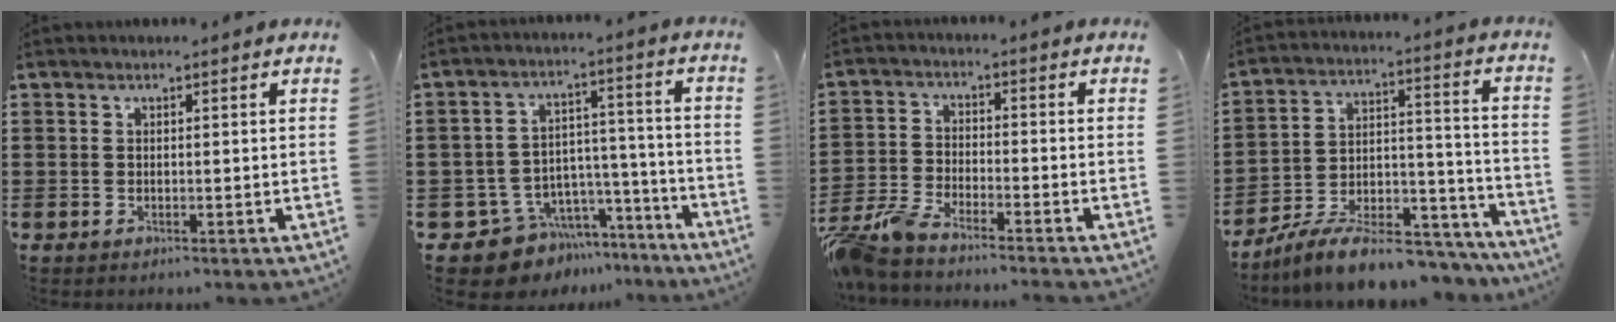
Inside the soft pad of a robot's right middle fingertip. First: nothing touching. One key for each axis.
{"total": 8.6, "fx": -7.5, "fy": 4.2, "fz": 0.7, "tx": -0.022, "ty": 0.023, "tz": -0.139}
{"total": 5.5, "fx": -5.1, "fy": 0.3, "fz": 2.0, "tx": -0.076, "ty": -0.016, "tz": -0.109}
{"total": 8.8, "fx": -7.8, "fy": 1.9, "fz": 3.6, "tx": -0.055, "ty": 0.022, "tz": -0.148}